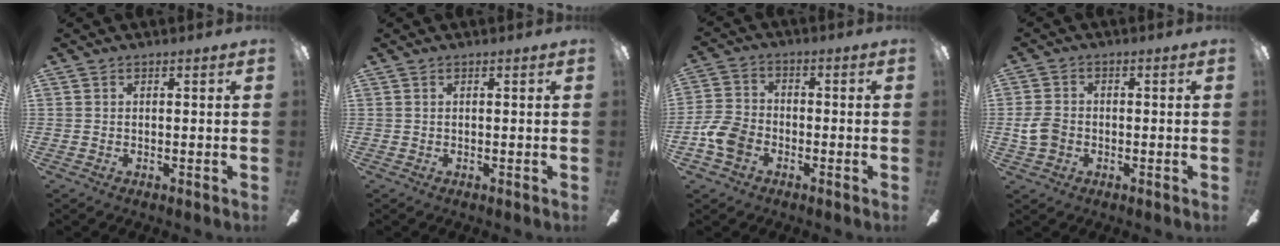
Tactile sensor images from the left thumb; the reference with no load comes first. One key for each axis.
{"total": 0.0}
{"total": 8.2, "fx": -3.5, "fy": 5.9, "fz": 4.5, "tx": -0.104, "ty": 0.020, "tz": -0.064}
{"total": 5.7, "fx": -1.4, "fy": 4.3, "fz": 3.5, "tx": -0.077, "ty": 0.008, "tz": -0.025}